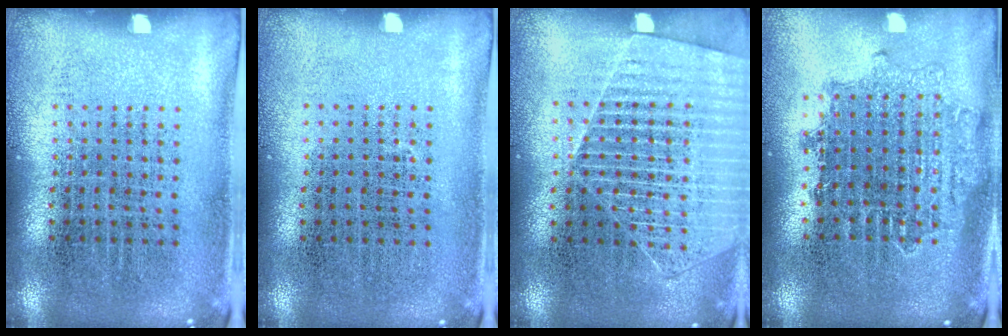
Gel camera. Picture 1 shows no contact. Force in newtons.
{"total": 0.0}
{"total": 1.6, "press": 1.4, "slide": 0.7}
{"total": 1.5, "press": 1.2, "slide": 0.8}